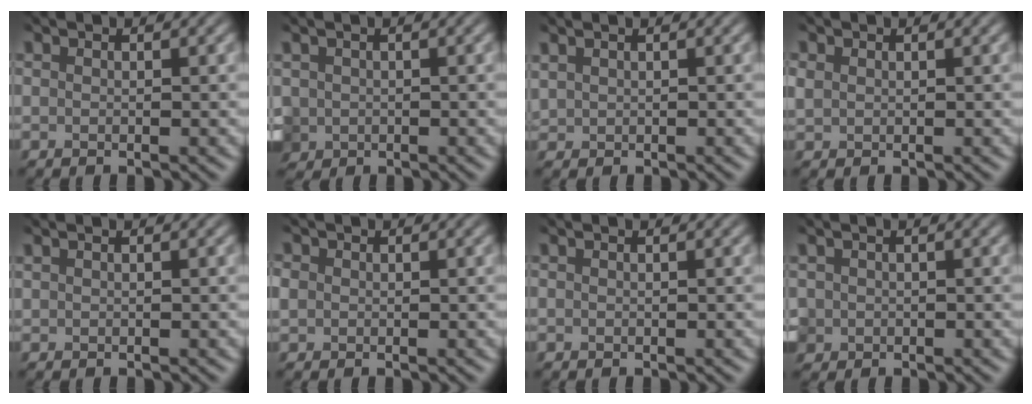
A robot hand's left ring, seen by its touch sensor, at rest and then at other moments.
{"total": 1.1, "force": [0.1, 1.1, 0.1], "torque": [-0.009, 0.000, 0.008]}
{"total": 0.7, "force": [0.6, 0.4, -0.1], "torque": [-0.001, 0.003, 0.017]}
{"total": 0.6, "force": [0.4, 0.4, -0.1], "torque": [-0.004, 0.002, 0.014]}
{"total": 0.7, "force": [0.5, 0.2, 0.4], "torque": [-0.003, -0.003, 0.008]}
{"total": 0.9, "force": [0.1, 0.9, 0.0], "torque": [-0.007, 0.000, 0.003]}
{"total": 0.0}
{"total": 0.7, "force": [0.1, 0.7, -0.1], "torque": [-0.002, -0.002, 0.007]}